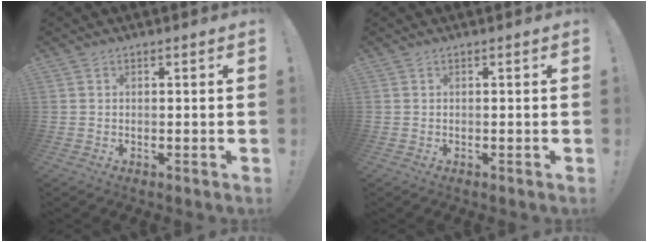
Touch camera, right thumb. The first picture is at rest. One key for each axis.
{"total": 0.0}